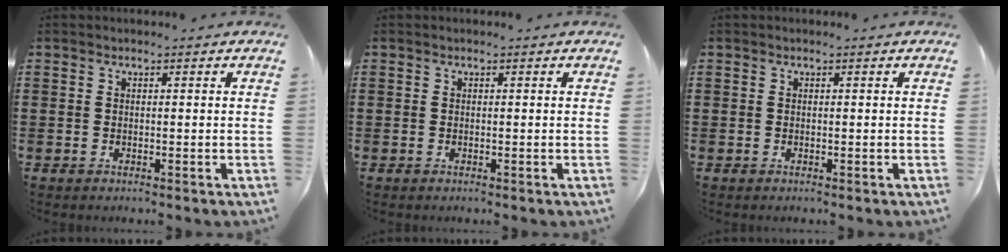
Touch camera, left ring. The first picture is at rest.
{"total": 0.0}
{"total": 0.0}